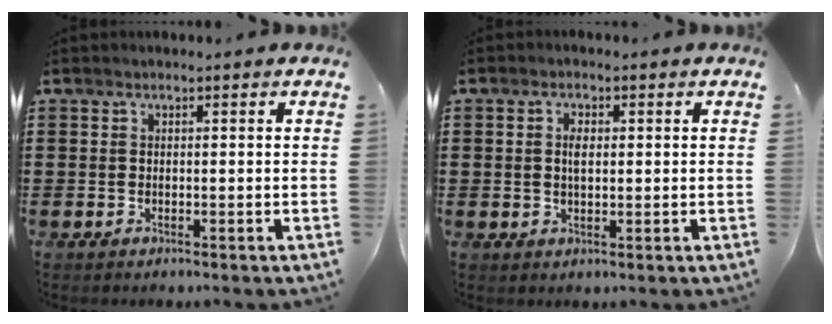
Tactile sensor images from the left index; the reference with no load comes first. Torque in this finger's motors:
{"motor_torque": [-0.05, -0.01, -0.02, -0.03]}